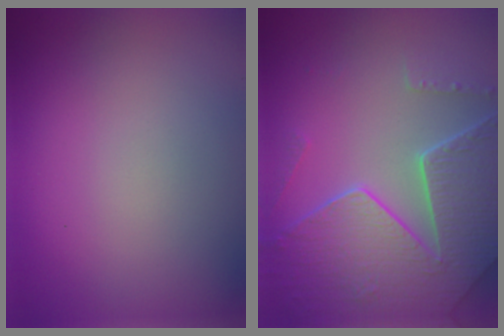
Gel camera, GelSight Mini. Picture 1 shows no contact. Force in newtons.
{"total": 8.1, "press": 5.8, "slide": 5.6}